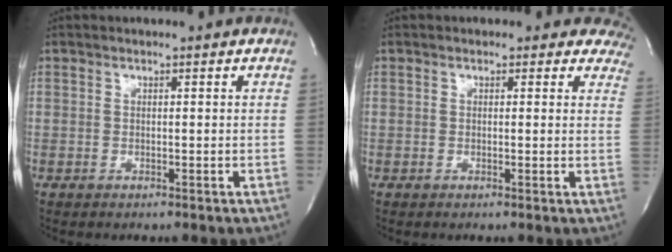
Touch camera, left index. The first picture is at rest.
{"total": 5.6, "force": [4.8, 3.0, 0.1], "torque": [0.041, -0.010, 0.014]}